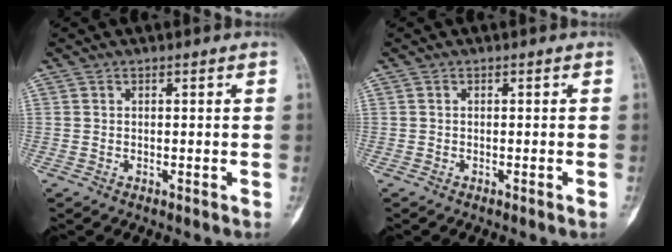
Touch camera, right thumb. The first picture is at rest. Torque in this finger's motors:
{"motor_torque": [-0.08, -0.18, -0.17, 0.10, -0.04]}